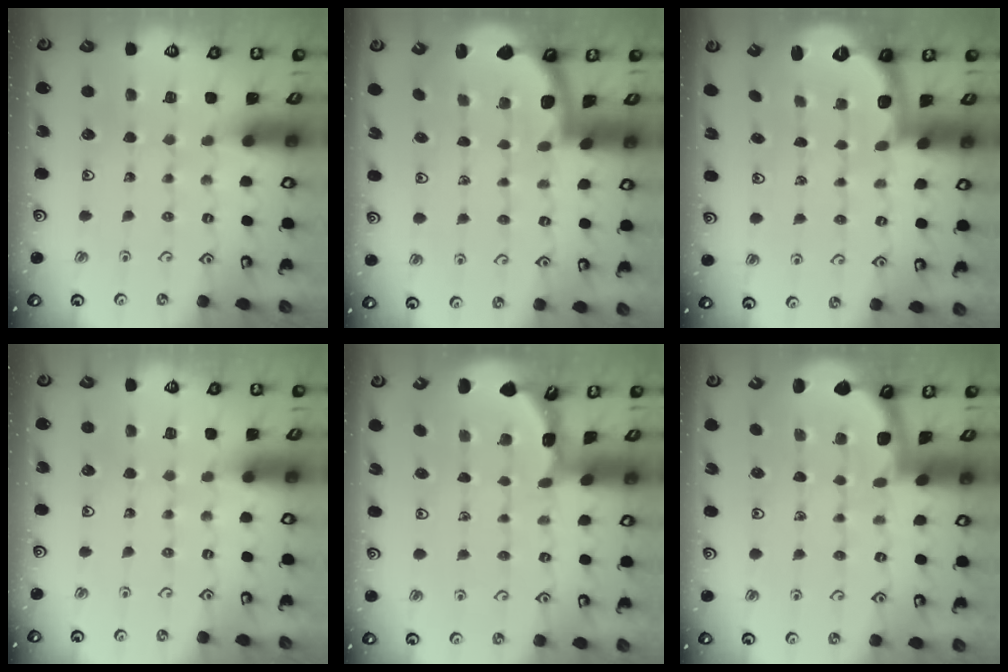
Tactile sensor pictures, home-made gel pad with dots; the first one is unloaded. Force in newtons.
{"total": 1.6, "press": 1.6, "slide": 0.1}
{"total": 2.6, "press": 1.6, "slide": 2.1}
{"total": 0.0}
{"total": 1.9, "press": 1.9, "slide": 0.1}
{"total": 1.7, "press": 1.7, "slide": 0.0}